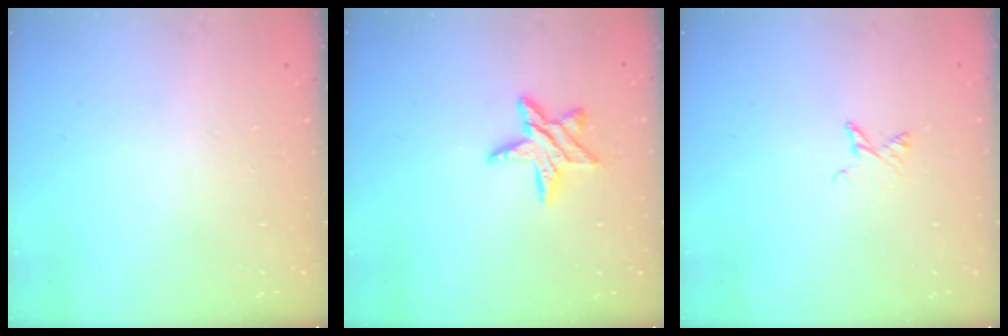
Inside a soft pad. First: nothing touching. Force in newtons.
{"total": 10.0, "press": 10.0, "slide": 0.6}
{"total": 3.6, "press": 3.5, "slide": 0.5}